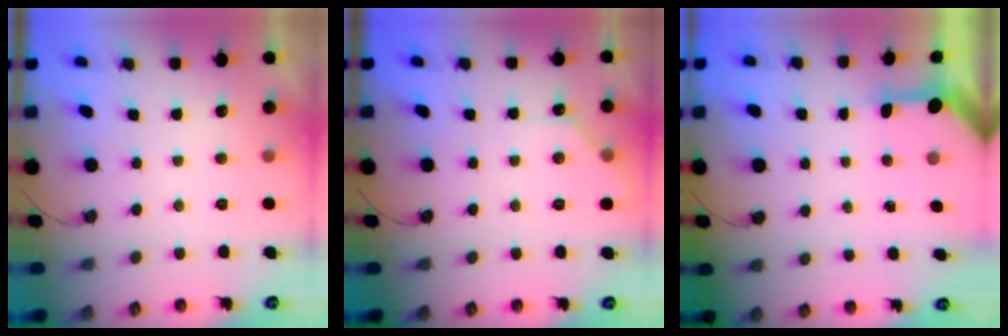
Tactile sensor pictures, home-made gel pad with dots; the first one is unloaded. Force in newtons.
{"total": 4.5, "press": 4.4, "slide": 0.6}
{"total": 3.4, "press": 3.4, "slide": 0.3}